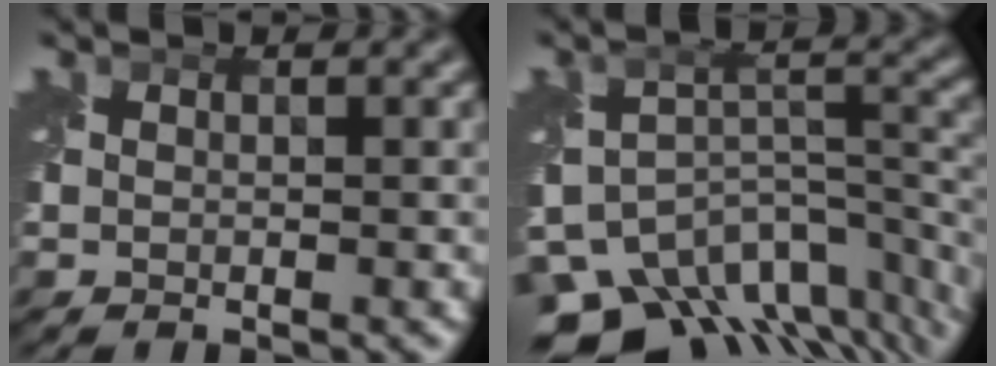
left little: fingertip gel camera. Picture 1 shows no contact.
{"total": 12.0, "force": [-8.8, 5.9, 5.6], "torque": [-0.095, -0.004, -0.106]}